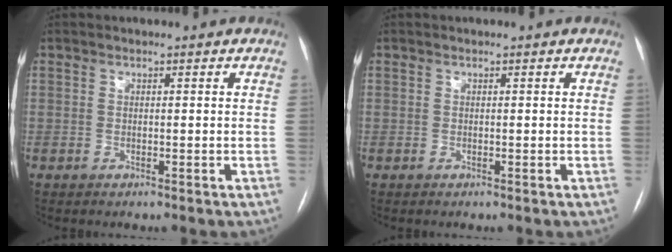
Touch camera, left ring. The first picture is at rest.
{"total": 0.0}